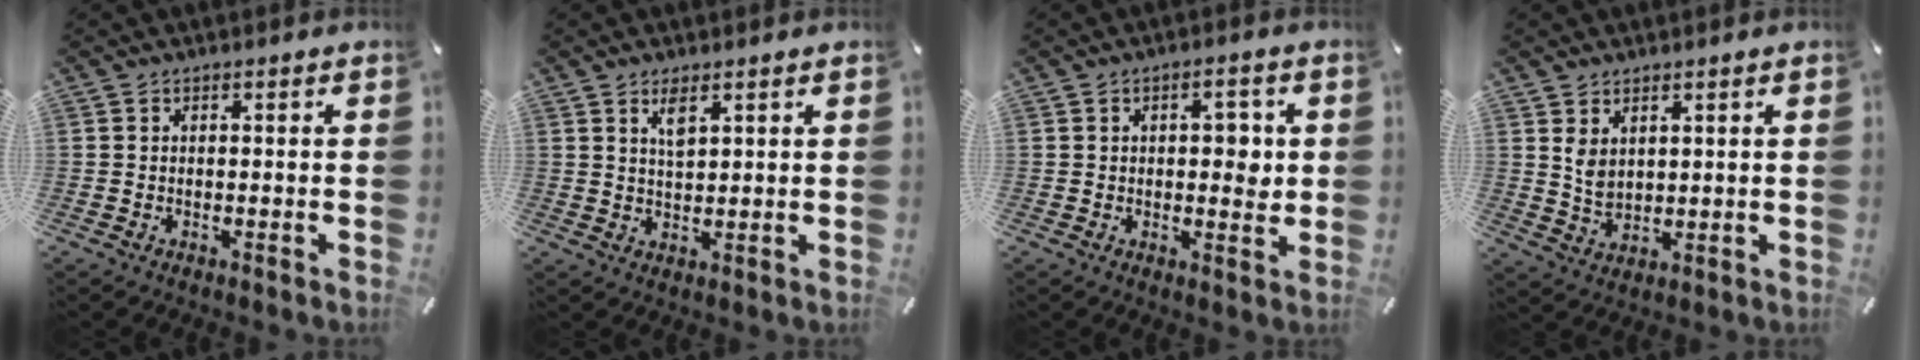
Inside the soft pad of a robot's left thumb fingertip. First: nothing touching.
{"total": 7.6, "force": [5.5, 3.2, 4.2], "torque": [-0.080, -0.025, 0.099]}
{"total": 6.3, "force": [0.8, 3.4, 5.2], "torque": [-0.059, -0.003, 0.003]}
{"total": 4.3, "force": [2.1, 2.9, 2.4], "torque": [-0.065, -0.008, 0.036]}